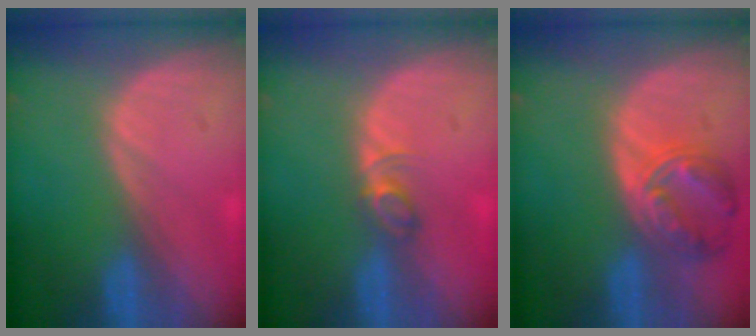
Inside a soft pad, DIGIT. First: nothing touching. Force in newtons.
{"total": 2.5, "press": 2.5, "slide": 0.4}
{"total": 8.1, "press": 7.1, "slide": 3.9}